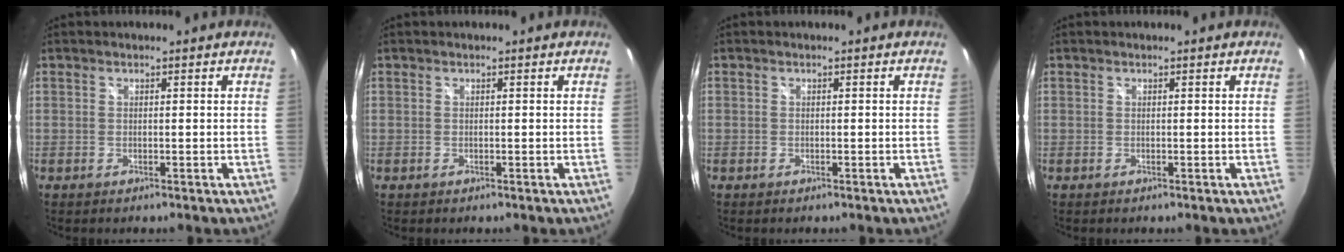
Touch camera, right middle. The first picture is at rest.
{"total": 0.0}
{"total": 0.7, "force": [-0.4, 0.5, -0.1], "torque": [-0.002, -0.001, -0.009]}
{"total": 0.0}